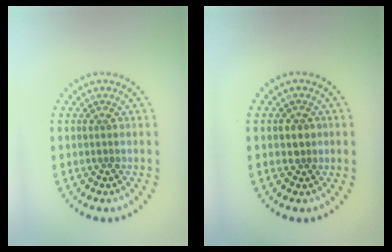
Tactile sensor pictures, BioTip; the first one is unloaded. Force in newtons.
{"total": 1.4, "press": 1.2, "slide": 0.7}